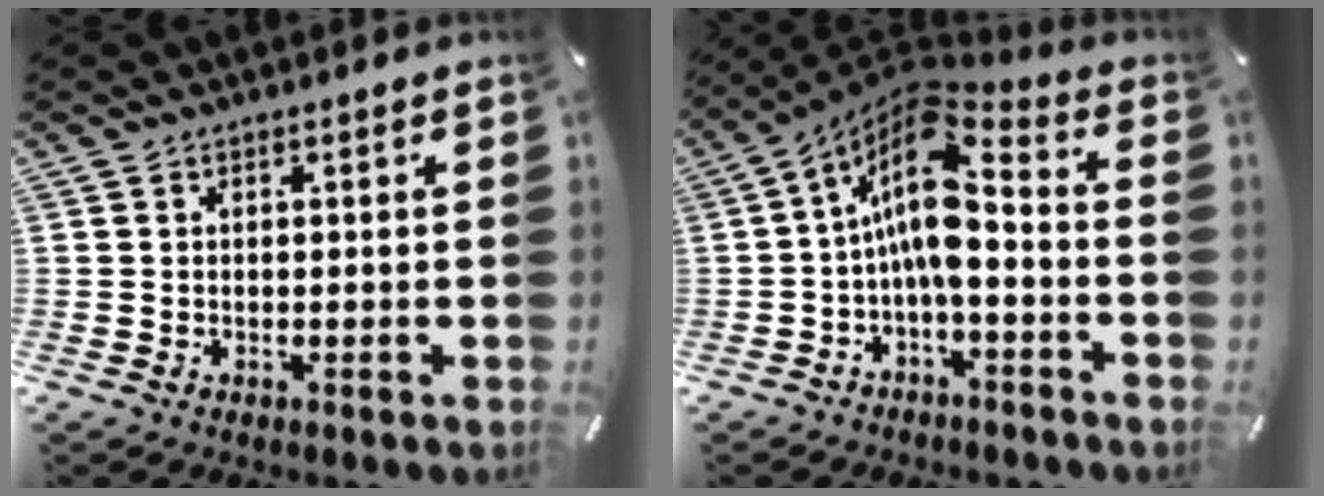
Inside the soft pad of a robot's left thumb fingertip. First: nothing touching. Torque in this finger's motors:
{"motor_torque": [2.20, 2.81, 1.49, 0.99, 0.62]}